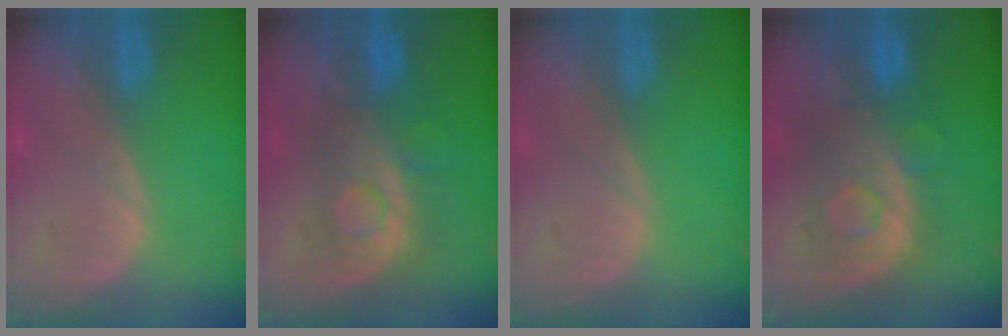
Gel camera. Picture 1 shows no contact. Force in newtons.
{"total": 7.8, "press": 7.5, "slide": 2.0}
{"total": 0.0}
{"total": 9.1, "press": 8.6, "slide": 3.0}